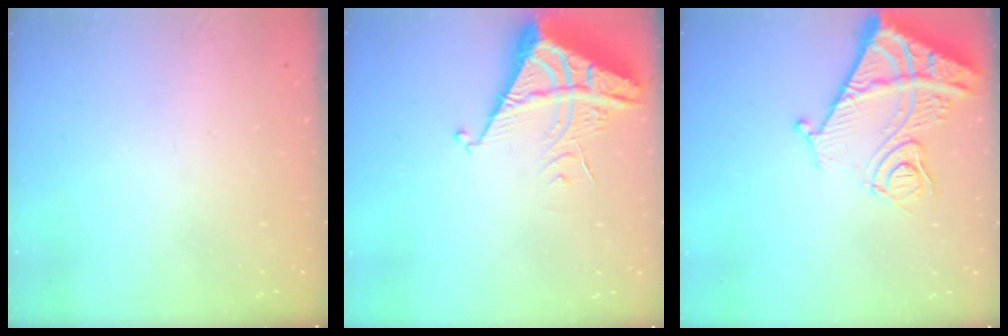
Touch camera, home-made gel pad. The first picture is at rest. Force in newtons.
{"total": 6.6, "press": 6.6, "slide": 0.6}
{"total": 13.8, "press": 13.8, "slide": 1.4}